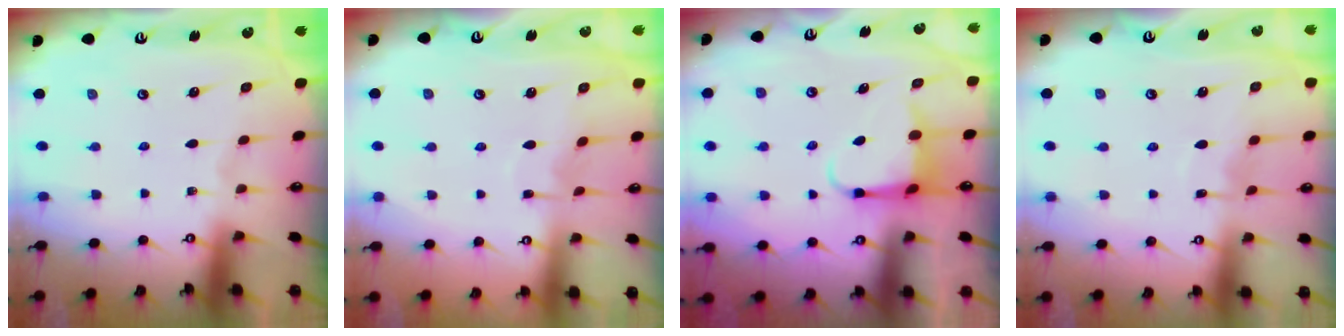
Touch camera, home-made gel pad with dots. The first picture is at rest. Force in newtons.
{"total": 4.5, "press": 4.4, "slide": 0.6}
{"total": 3.8, "press": 3.7, "slide": 0.7}
{"total": 5.8, "press": 5.8, "slide": 0.5}